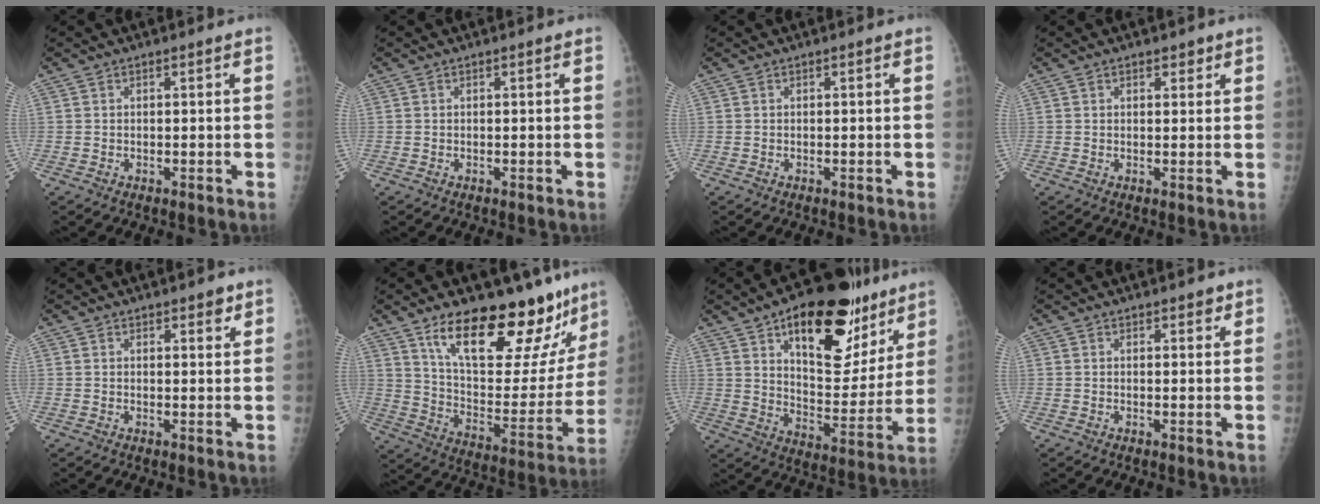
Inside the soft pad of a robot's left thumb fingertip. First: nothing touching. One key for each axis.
{"total": 0.0}
{"total": 0.0}
{"total": 2.0, "fx": 1.3, "fy": 1.2, "fz": 0.9, "tx": 0.004, "ty": -0.005, "tz": 0.014}
{"total": 2.4, "fx": 1.6, "fy": 1.0, "fz": 1.4, "tx": -0.005, "ty": -0.008, "tz": 0.020}
{"total": 27.1, "fx": 19.0, "fy": 9.6, "fz": 16.7, "tx": -0.198, "ty": -0.086, "tz": 0.292}
{"total": 25.1, "fx": 14.1, "fy": 11.8, "fz": 17.1, "tx": -0.201, "ty": -0.047, "tz": 0.217}
{"total": 1.6, "fx": 1.1, "fy": 0.9, "fz": 0.7, "tx": 0.006, "ty": -0.005, "tz": 0.010}